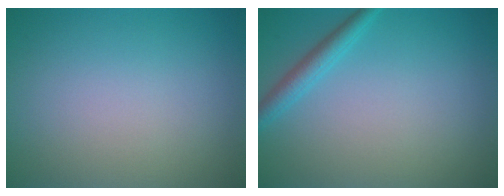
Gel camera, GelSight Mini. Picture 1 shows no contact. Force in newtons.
{"total": 2.0, "press": 2.0, "slide": 0.1}